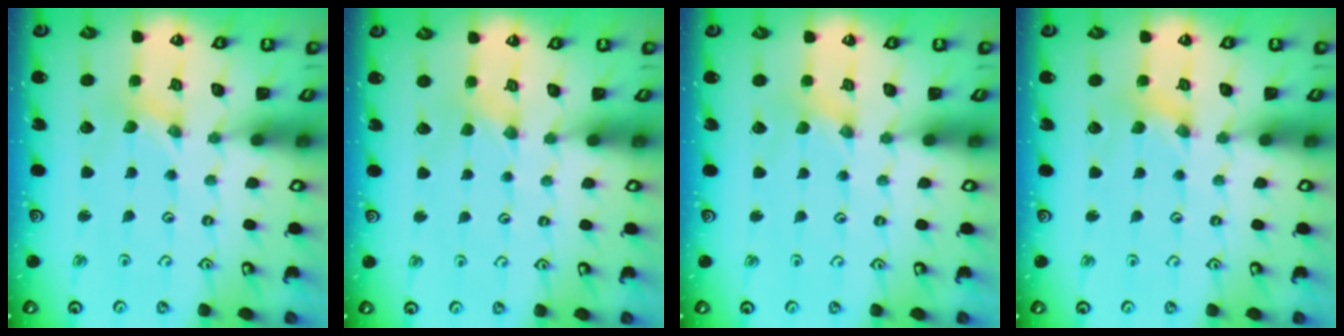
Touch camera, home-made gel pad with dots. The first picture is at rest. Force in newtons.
{"total": 1.8, "press": 1.8, "slide": 0.4}
{"total": 0.8, "press": 0.8, "slide": 0.2}
{"total": 1.2, "press": 1.1, "slide": 0.3}